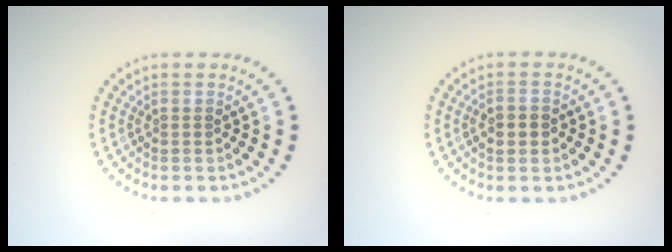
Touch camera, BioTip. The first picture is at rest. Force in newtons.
{"total": 1.7, "press": 1.7, "slide": 0.3}